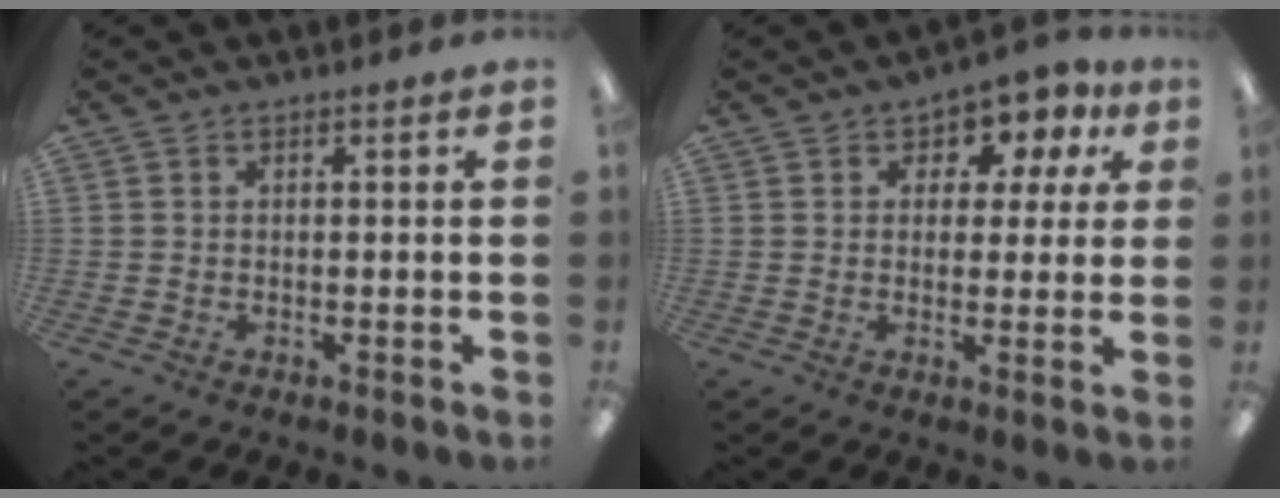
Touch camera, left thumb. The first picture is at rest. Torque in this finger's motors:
{"motor_torque": [-0.18, 0.38, -0.28, 0.13, 0.03]}